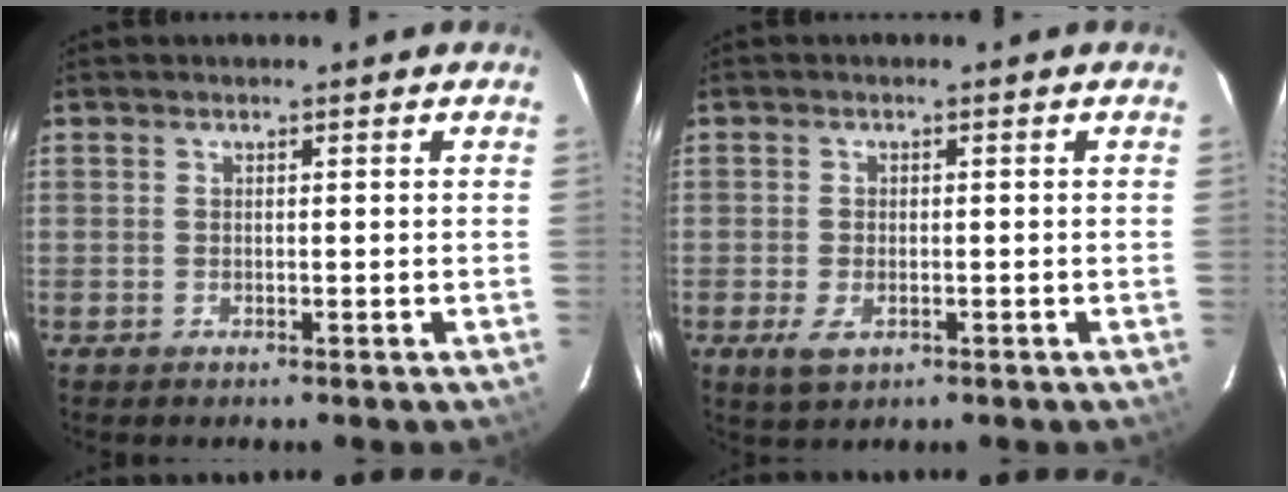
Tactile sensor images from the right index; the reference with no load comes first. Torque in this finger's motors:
{"motor_torque": [0.32, -0.20, 0.21, 0.04]}